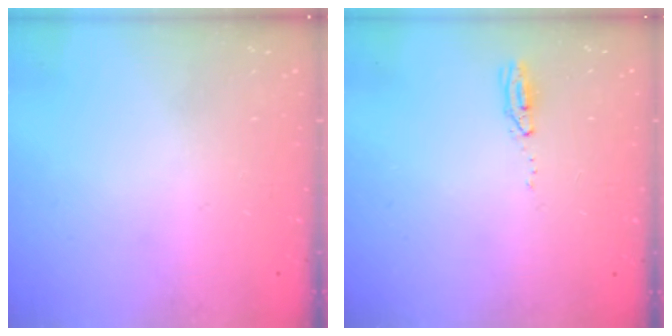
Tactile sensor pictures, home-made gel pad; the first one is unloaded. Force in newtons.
{"total": 3.7, "press": 3.5, "slide": 1.3}